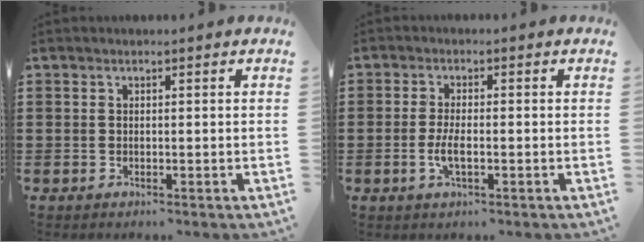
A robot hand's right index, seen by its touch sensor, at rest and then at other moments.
{"total": 3.2, "force": [-0.9, 0.7, 3.0], "torque": [-0.067, -0.008, -0.020]}